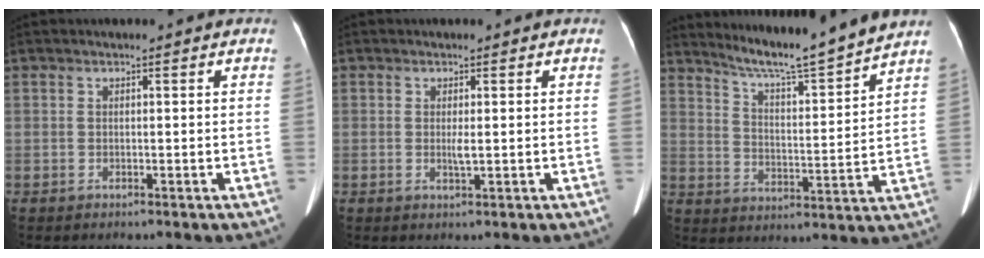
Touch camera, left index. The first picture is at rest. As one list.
[{"total": 1.3, "force": [0.1, 0.1, 1.3], "torque": [-0.030, -0.002, 0.003]}, {"total": 12.2, "force": [11.3, -1.8, 4.0], "torque": [-0.074, -0.019, 0.177]}]